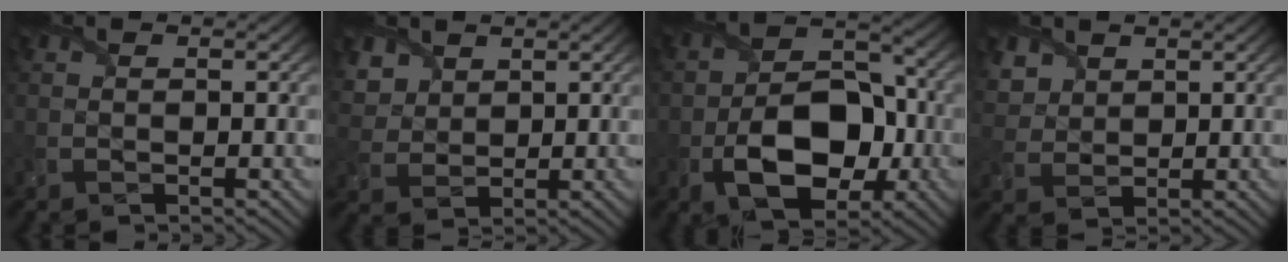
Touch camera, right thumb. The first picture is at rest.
{"total": 5.2, "force": [3.0, 3.6, 2.1], "torque": [-0.077, -0.002, 0.063]}
{"total": 10.8, "force": [-3.4, 6.7, 7.8], "torque": [-0.140, -0.010, -0.053]}
{"total": 4.6, "force": [2.7, 3.3, 1.8], "torque": [-0.063, -0.001, 0.056]}